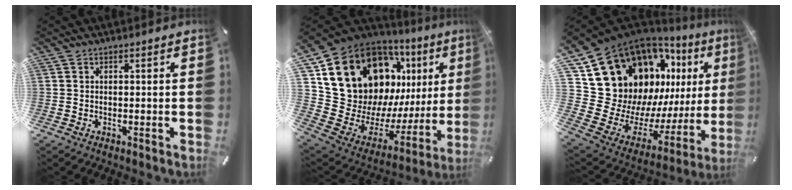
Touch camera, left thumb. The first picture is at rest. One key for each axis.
{"total": 18.8, "fx": 10.4, "fy": 13.6, "fz": 7.8, "tx": -0.103, "ty": -0.107, "tz": 0.212}
{"total": 19.4, "fx": 9.9, "fy": 15.1, "fz": 7.1, "tx": -0.054, "ty": -0.127, "tz": 0.220}